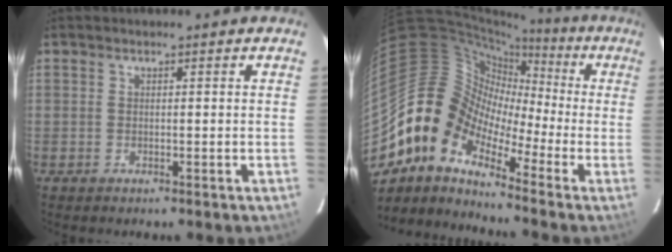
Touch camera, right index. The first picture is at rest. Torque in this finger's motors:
{"motor_torque": [1.11, -1.04, 0.15, -0.01]}